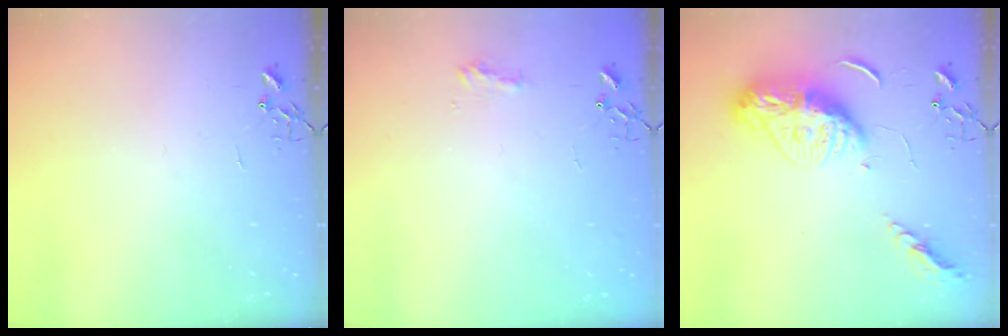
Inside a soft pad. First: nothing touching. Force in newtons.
{"total": 7.8, "press": 7.8, "slide": 0.3}
{"total": 13.5, "press": 13.5, "slide": 1.2}